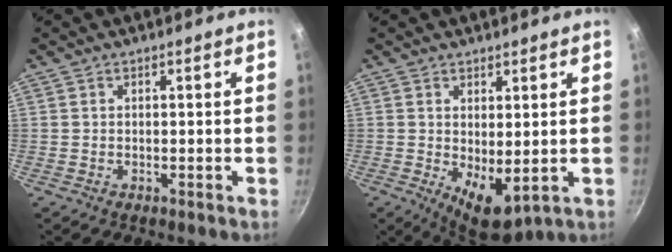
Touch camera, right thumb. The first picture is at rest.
{"total": 6.9, "force": [0.1, 3.1, 6.2], "torque": [-0.080, -0.022, 0.013]}